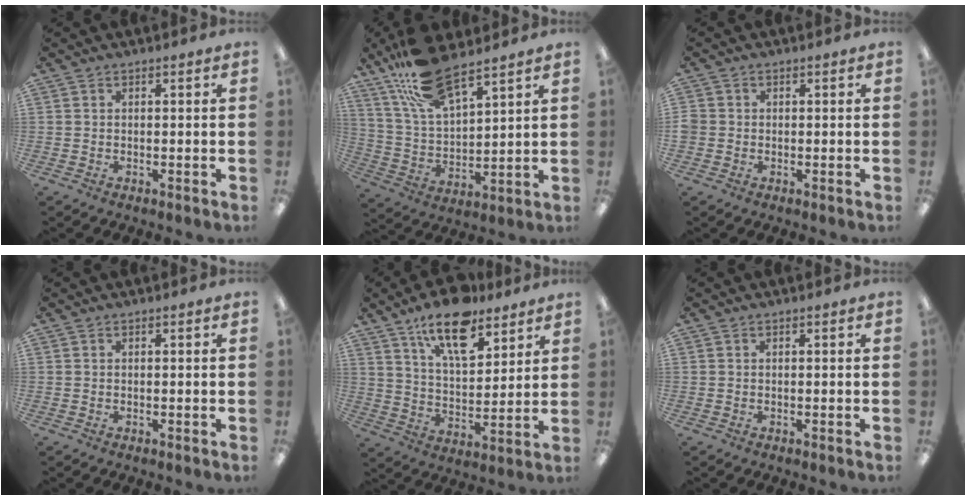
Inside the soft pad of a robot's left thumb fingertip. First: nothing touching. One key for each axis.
{"total": 16.8, "fx": 12.5, "fy": 5.8, "fz": 9.6, "tx": -0.200, "ty": -0.049, "tz": 0.223}
{"total": 1.7, "fx": -0.1, "fy": 1.6, "fz": 0.6, "tx": -0.009, "ty": 0.005, "tz": -0.003}
{"total": 0.0}
{"total": 15.2, "fx": 10.8, "fy": 6.4, "fz": 8.7, "tx": -0.138, "ty": -0.053, "tz": 0.186}
{"total": 0.0}